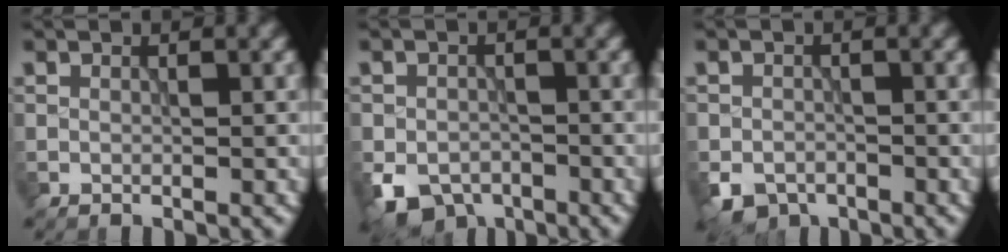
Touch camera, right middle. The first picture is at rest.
{"total": 5.5, "force": [-3.2, 3.5, 2.7], "torque": [-0.049, -0.013, -0.057]}
{"total": 3.8, "force": [-2.5, 2.4, 1.7], "torque": [-0.030, -0.007, -0.051]}